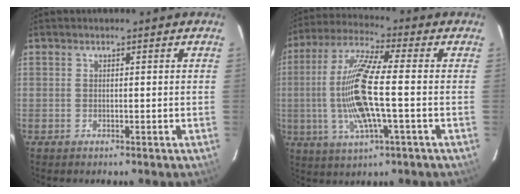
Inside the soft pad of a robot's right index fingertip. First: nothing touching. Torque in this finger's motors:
{"motor_torque": [2.14, 0.00, 0.50, 0.21]}